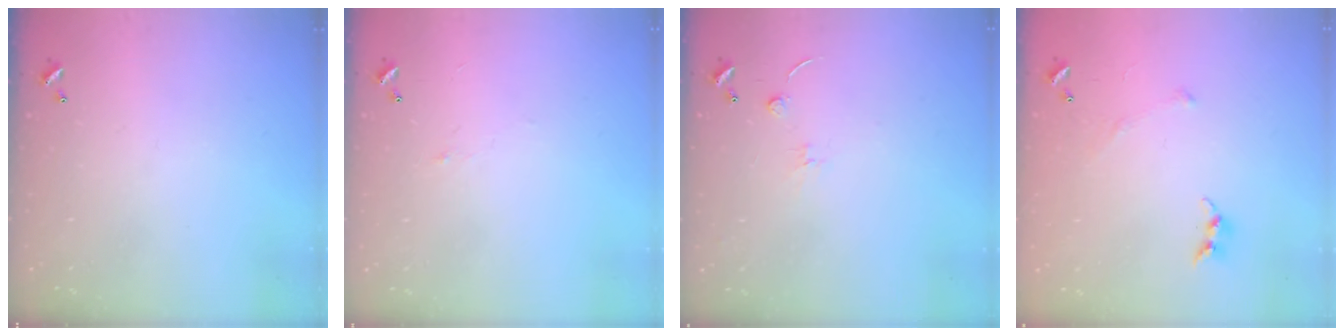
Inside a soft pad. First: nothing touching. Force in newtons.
{"total": 0.8, "press": 0.6, "slide": 0.6}
{"total": 1.3, "press": 1.2, "slide": 0.5}
{"total": 5.2, "press": 5.1, "slide": 0.6}